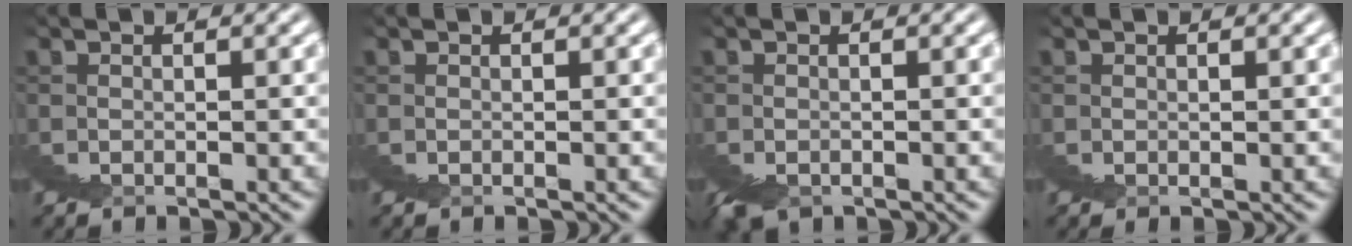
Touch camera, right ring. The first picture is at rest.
{"total": 0.0}
{"total": 1.2, "force": [-0.3, -1.1, -0.1], "torque": [0.002, -0.001, -0.001]}
{"total": 0.7, "force": [0.3, 0.1, 0.6], "torque": [-0.006, -0.002, 0.006]}